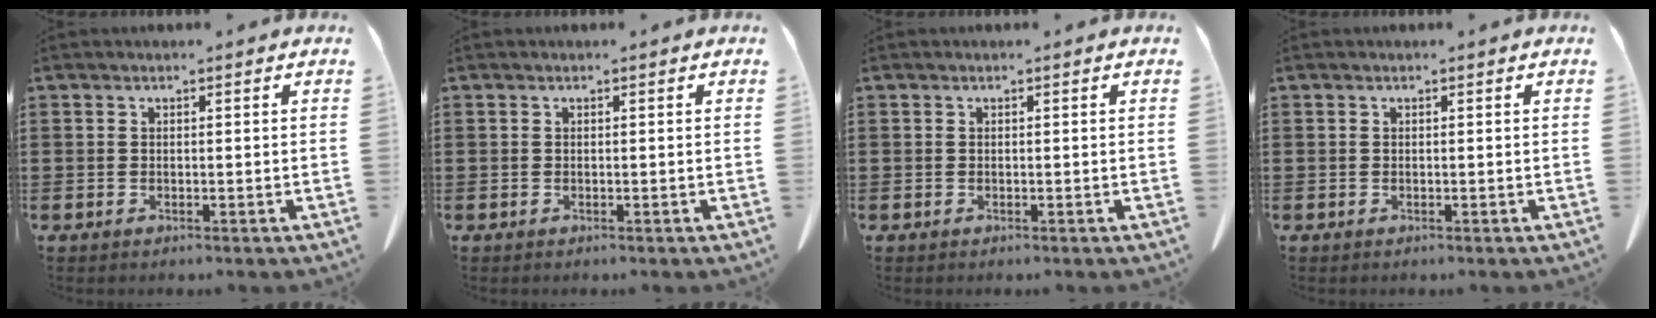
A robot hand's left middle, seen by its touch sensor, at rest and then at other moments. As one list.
[{"total": 0.0}, {"total": 0.0}, {"total": 0.0}]